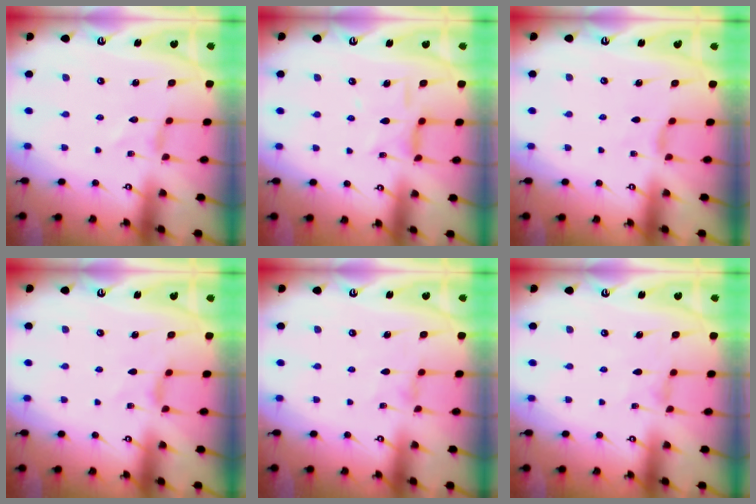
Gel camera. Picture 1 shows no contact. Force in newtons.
{"total": 8.3, "press": 8.2, "slide": 0.6}
{"total": 1.8, "press": 1.7, "slide": 0.5}
{"total": 2.1, "press": 2.1, "slide": 0.4}
{"total": 1.5, "press": 1.5, "slide": 0.3}
{"total": 0.0}